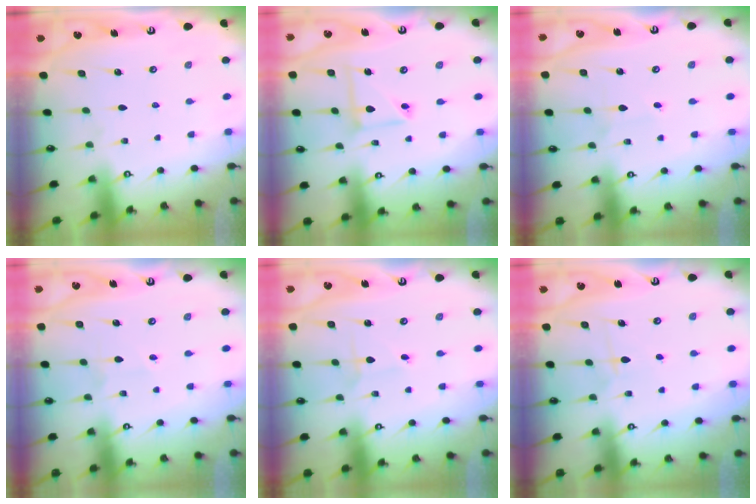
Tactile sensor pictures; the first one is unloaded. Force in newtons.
{"total": 8.3, "press": 8.3, "slide": 0.7}
{"total": 2.7, "press": 2.7, "slide": 0.3}
{"total": 2.5, "press": 2.4, "slide": 0.6}
{"total": 1.8, "press": 1.8, "slide": 0.2}
{"total": 5.2, "press": 5.1, "slide": 0.6}